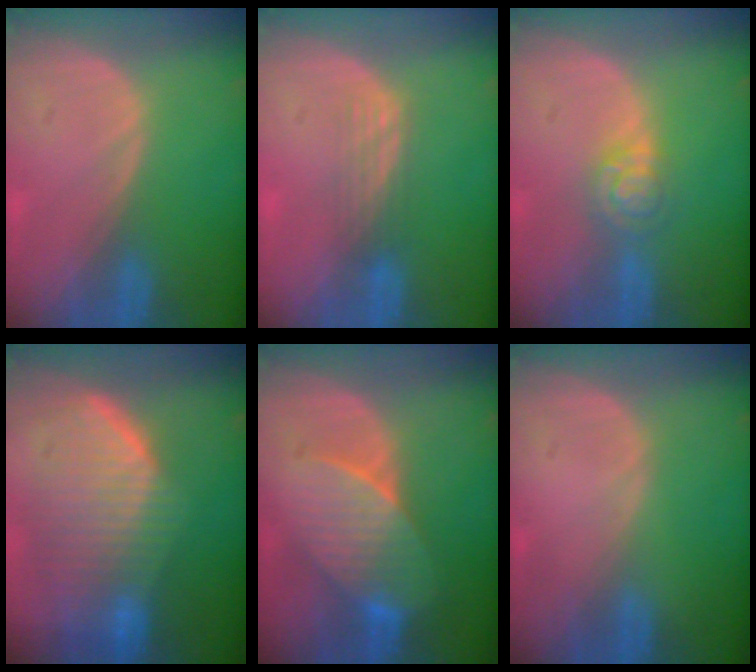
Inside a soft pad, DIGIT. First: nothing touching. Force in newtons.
{"total": 2.9, "press": 2.5, "slide": 1.5}
{"total": 4.7, "press": 3.9, "slide": 2.6}
{"total": 10.1, "press": 9.0, "slide": 4.6}
{"total": 7.2, "press": 7.1, "slide": 1.1}
{"total": 0.0}